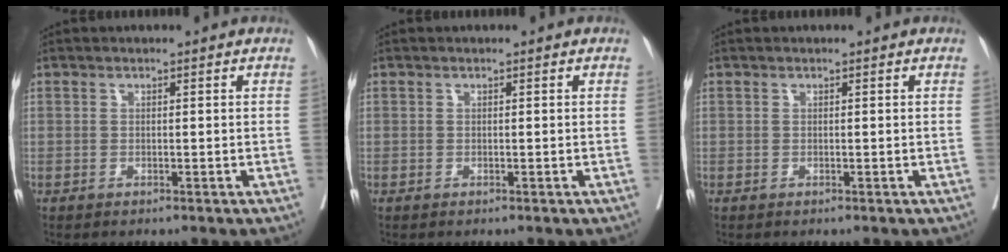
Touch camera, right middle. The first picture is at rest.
{"total": 0.0}
{"total": 0.0}